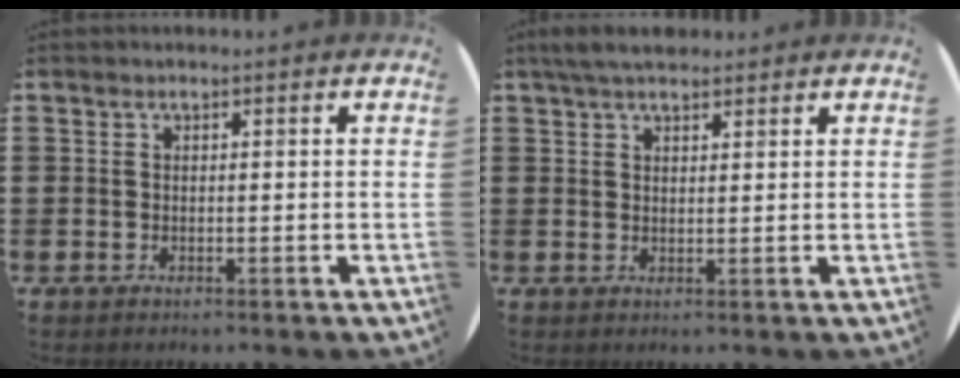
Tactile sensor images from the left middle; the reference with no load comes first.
{"total": 3.5, "force": [3.0, 1.0, 1.5], "torque": [-0.034, 0.001, 0.056]}